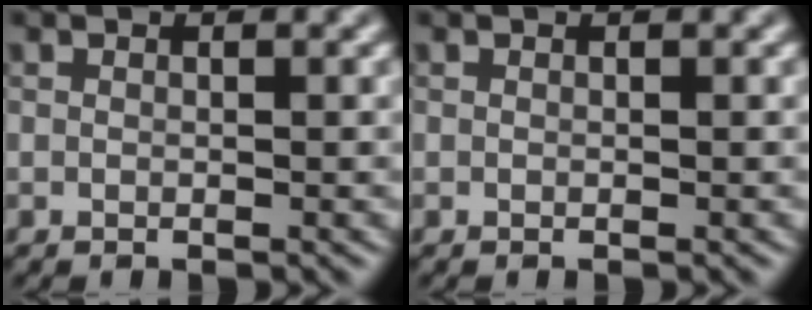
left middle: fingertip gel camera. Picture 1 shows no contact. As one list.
[{"total": 0.0}]